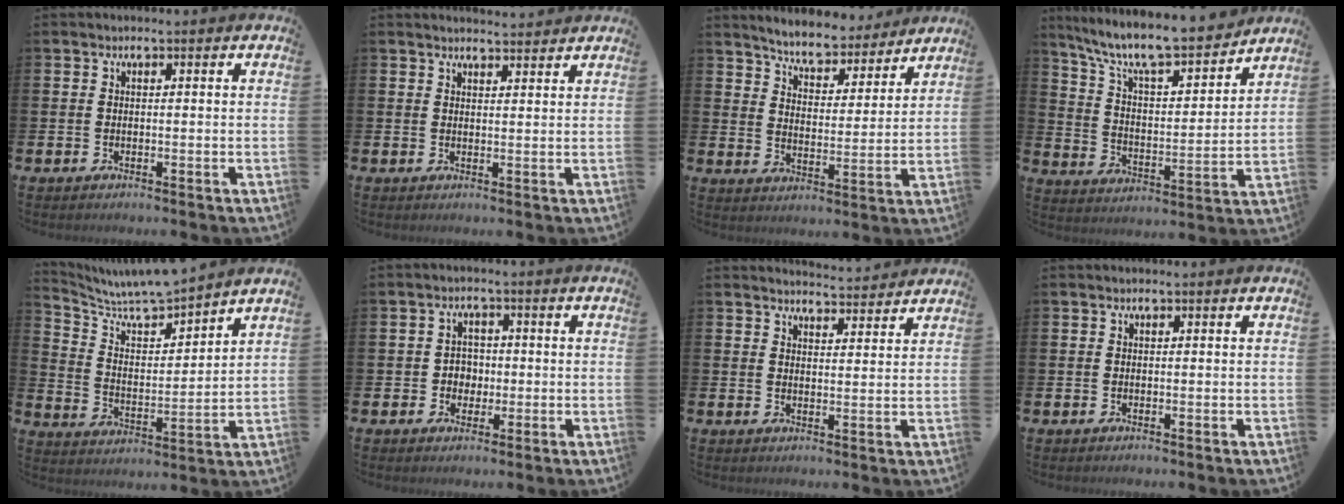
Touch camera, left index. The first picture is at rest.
{"total": 2.4, "force": [2.4, 0.1, -0.2], "torque": [0.008, -0.017, 0.042]}
{"total": 6.0, "force": [5.8, 1.3, 1.2], "torque": [-0.049, -0.042, 0.097]}
{"total": 9.9, "force": [8.8, 1.7, 4.1], "torque": [-0.114, -0.063, 0.147]}
{"total": 7.8, "force": [7.5, 1.0, 2.0], "torque": [-0.079, -0.056, 0.131]}
{"total": 2.8, "force": [-0.2, 2.6, 0.9], "torque": [-0.017, 0.006, -0.011]}
{"total": 3.9, "force": [3.9, 0.1, -0.2], "torque": [0.005, -0.030, 0.068]}
{"total": 0.0}